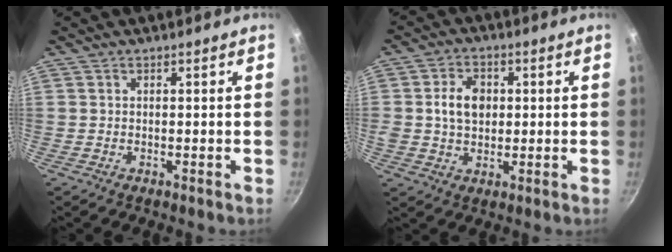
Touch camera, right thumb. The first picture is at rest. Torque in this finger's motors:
{"motor_torque": [0.92, 1.17, 1.02, 0.03, 0.11]}